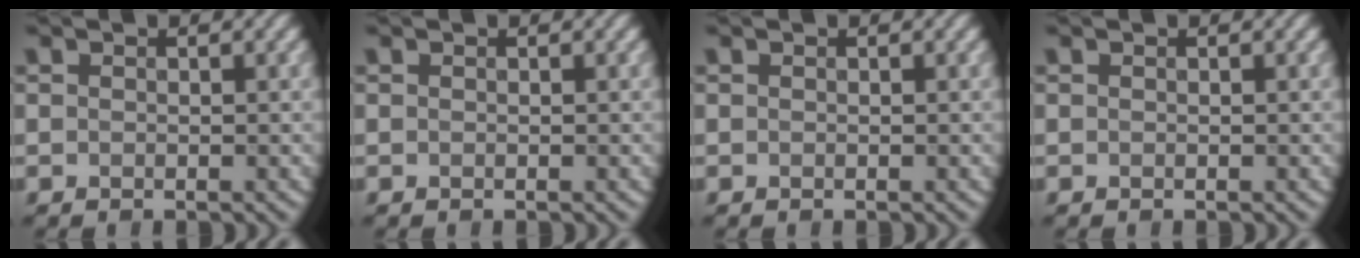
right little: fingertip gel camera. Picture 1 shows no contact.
{"total": 0.0}
{"total": 0.0}
{"total": 0.0}